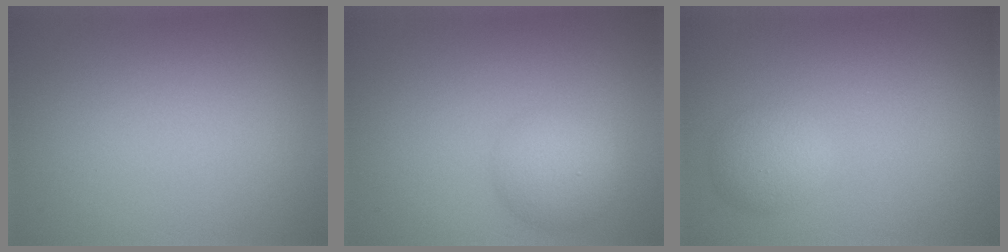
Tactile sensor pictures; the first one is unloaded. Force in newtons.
{"total": 3.0, "press": 3.0, "slide": 0.1}
{"total": 2.2, "press": 2.2, "slide": 0.1}